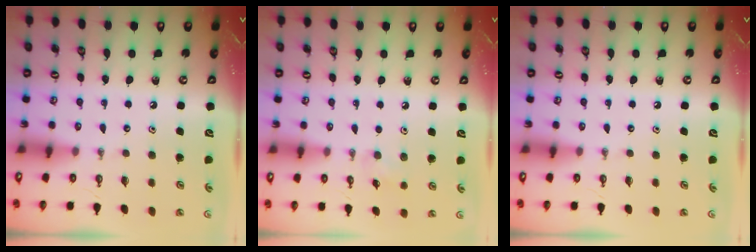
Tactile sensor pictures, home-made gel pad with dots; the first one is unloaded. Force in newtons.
{"total": 5.6, "press": 5.3, "slide": 1.9}
{"total": 0.0}